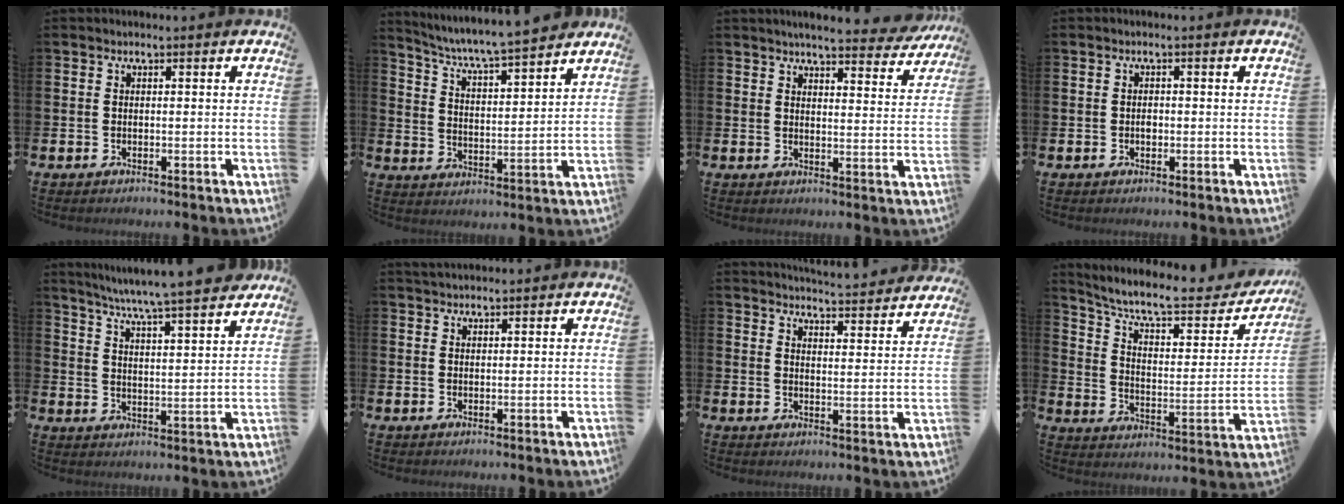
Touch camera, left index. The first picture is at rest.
{"total": 6.8, "force": [6.5, -0.1, 1.9], "torque": [-0.064, -0.050, 0.111]}
{"total": 5.2, "force": [4.9, 0.5, 1.5], "torque": [-0.025, -0.033, 0.082]}
{"total": 1.0, "force": [-0.1, 0.8, 0.6], "torque": [-0.006, 0.002, -0.005]}
{"total": 7.5, "force": [7.1, -0.5, 2.3], "torque": [-0.063, -0.056, 0.122]}
{"total": 1.8, "force": [1.8, 0.3, 0.2], "torque": [0.004, -0.005, 0.031]}
{"total": 5.1, "force": [5.1, -0.1, 0.4], "torque": [-0.013, -0.040, 0.088]}
{"total": 9.2, "force": [7.8, 2.5, 4.3], "torque": [-0.108, -0.052, 0.127]}